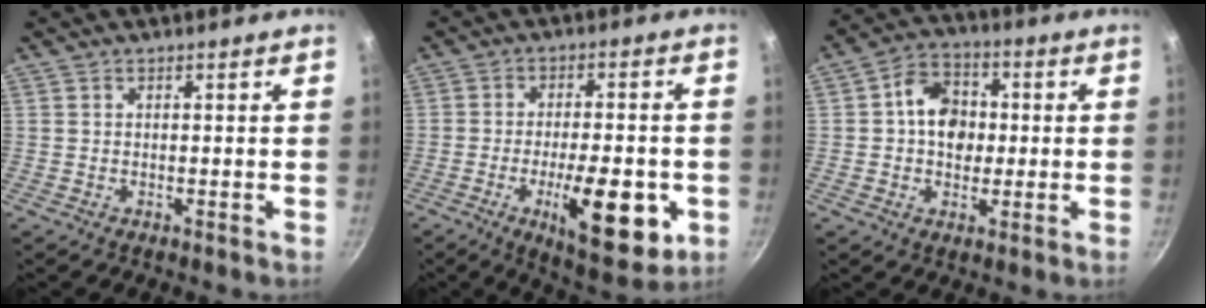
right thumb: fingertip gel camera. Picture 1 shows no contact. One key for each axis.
{"total": 16.1, "fx": -4.8, "fy": 6.0, "fz": 14.2, "tx": -0.187, "ty": 0.004, "tz": -0.063}
{"total": 9.9, "fx": 0.5, "fy": 7.8, "fz": 6.1, "tx": -0.062, "ty": 0.012, "tz": -0.006}